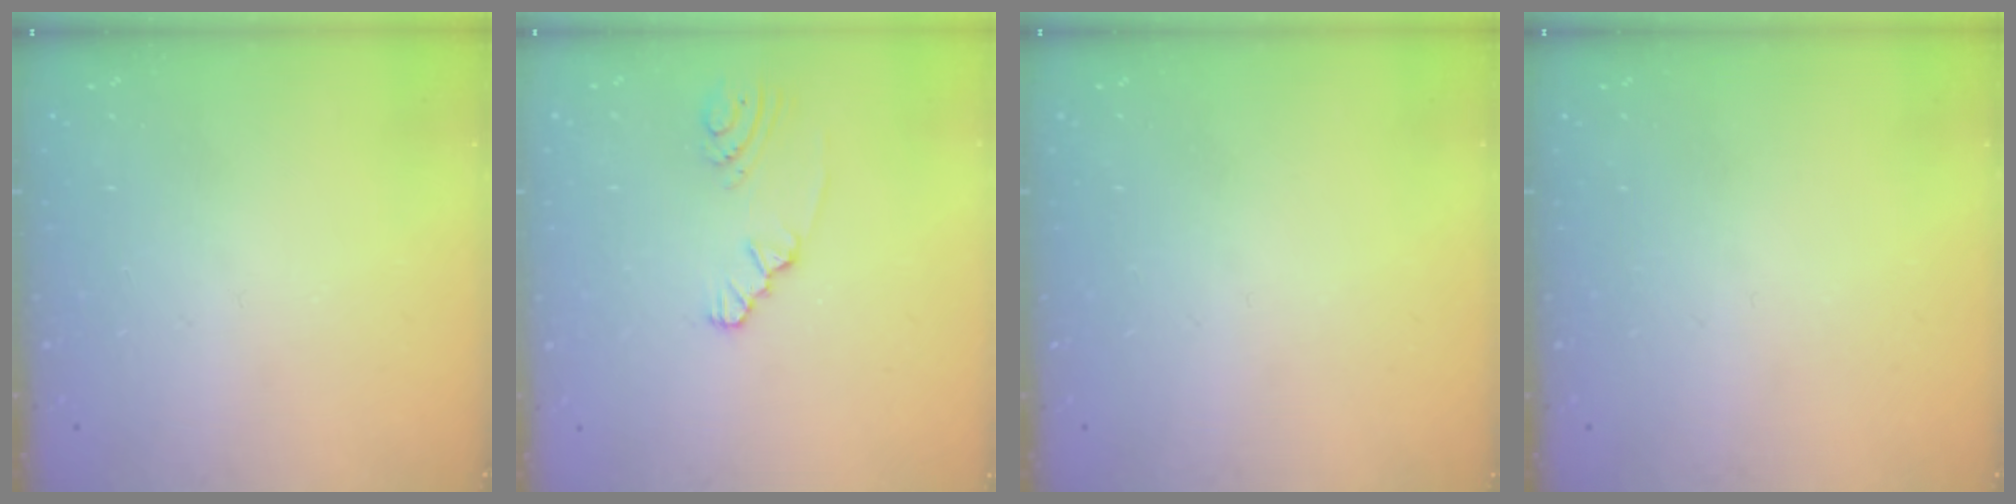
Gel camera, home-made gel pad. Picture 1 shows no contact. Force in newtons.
{"total": 1.2, "press": 1.2, "slide": 0.3}
{"total": 0.0}
{"total": 0.0}